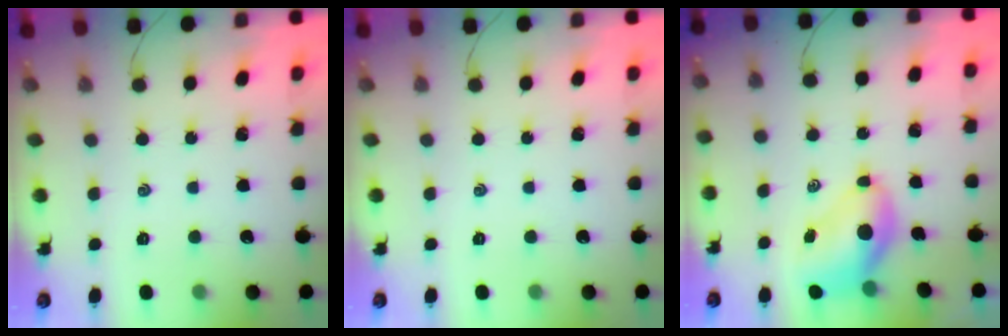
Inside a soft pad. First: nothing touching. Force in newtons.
{"total": 0.0}
{"total": 6.6, "press": 6.5, "slide": 1.3}